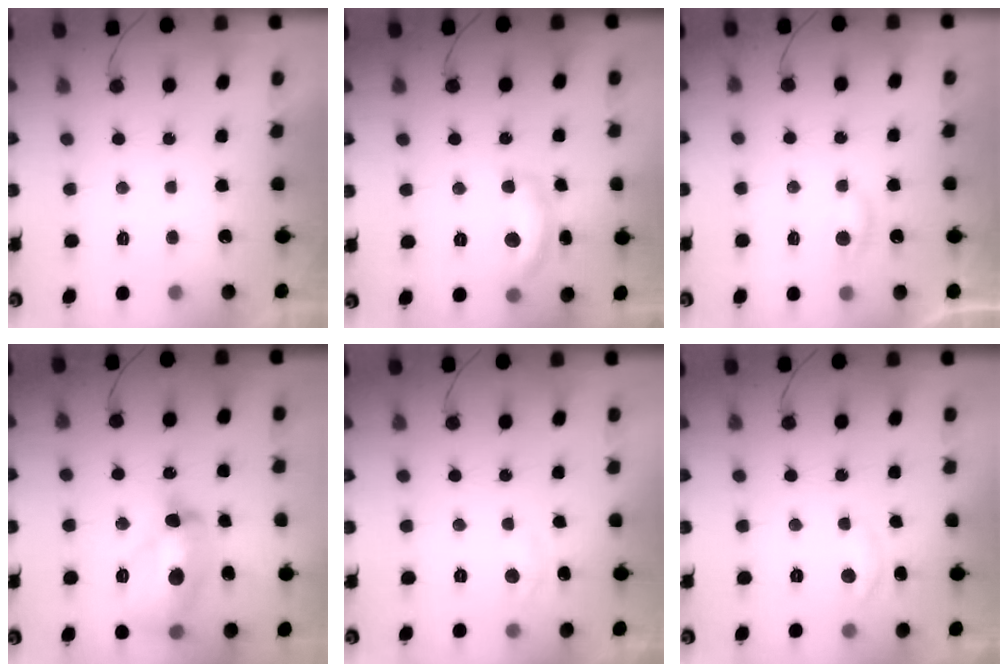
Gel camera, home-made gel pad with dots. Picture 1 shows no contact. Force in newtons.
{"total": 12.0, "press": 11.9, "slide": 0.8}
{"total": 3.6, "press": 3.6, "slide": 0.5}
{"total": 16.1, "press": 16.1, "slide": 1.8}
{"total": 3.0, "press": 3.0, "slide": 0.4}
{"total": 4.1, "press": 4.1, "slide": 0.2}